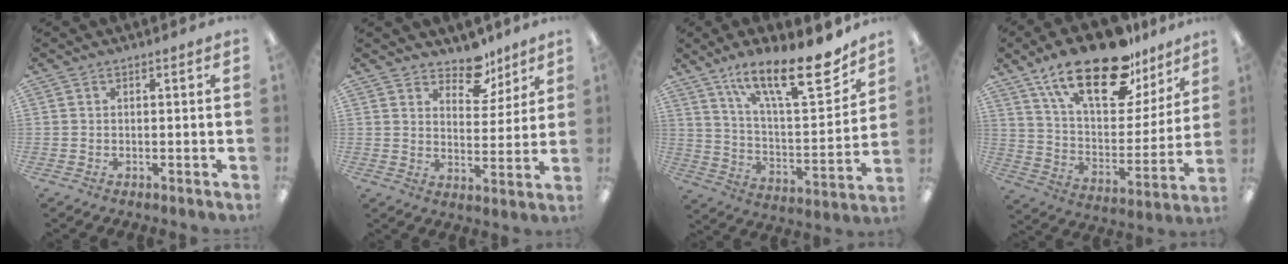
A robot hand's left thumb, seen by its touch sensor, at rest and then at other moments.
{"total": 9.7, "force": [7.5, 5.0, 3.6], "torque": [-0.041, -0.048, 0.133]}
{"total": 20.9, "force": [14.9, 5.9, 13.4], "torque": [-0.197, -0.100, 0.243]}
{"total": 24.2, "force": [16.7, 9.9, 14.6], "torque": [-0.238, -0.103, 0.287]}